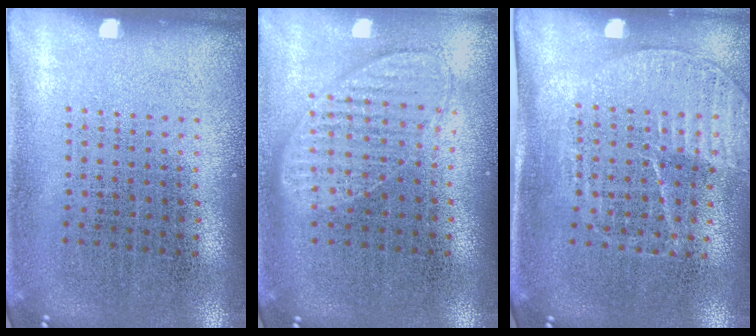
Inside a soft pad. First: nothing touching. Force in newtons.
{"total": 0.9, "press": 0.9, "slide": 0.1}
{"total": 1.5, "press": 1.3, "slide": 0.8}